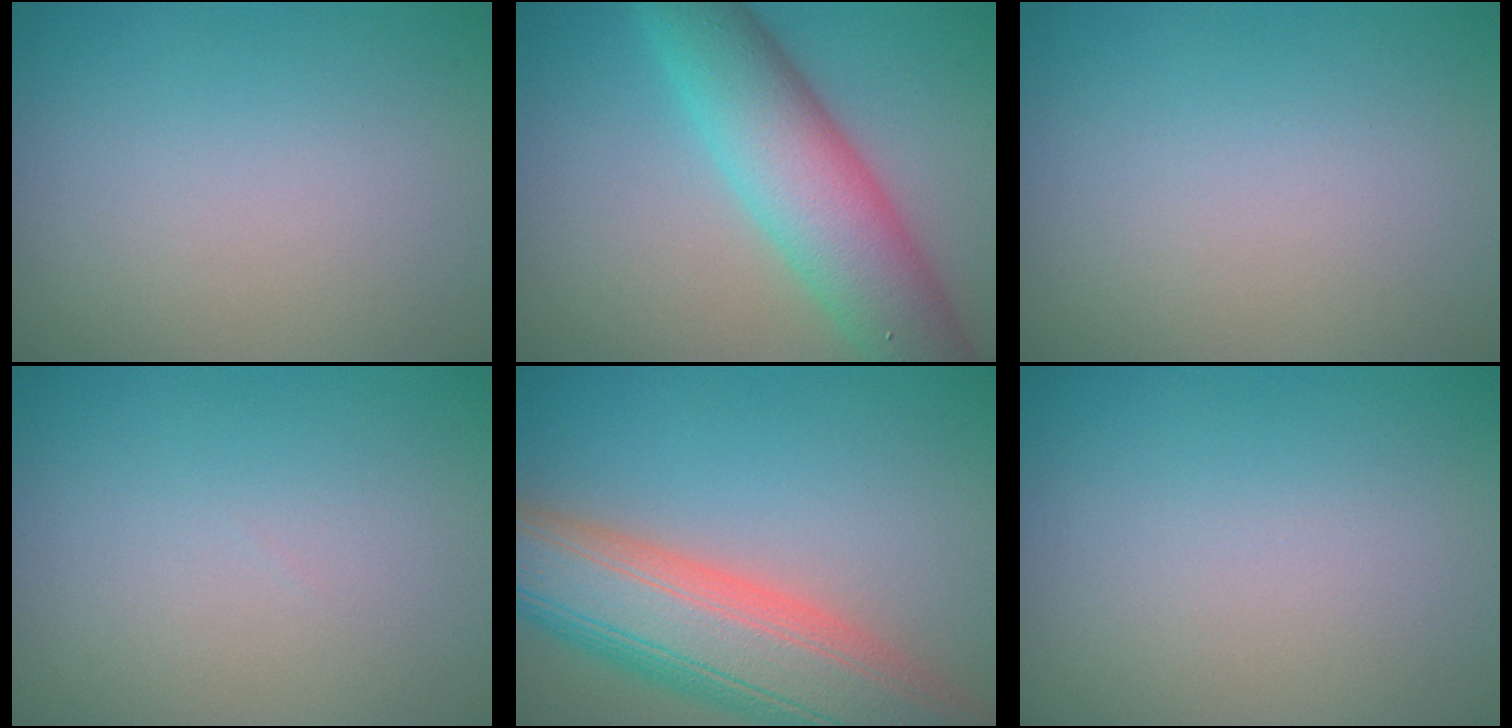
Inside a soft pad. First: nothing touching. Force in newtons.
{"total": 8.8, "press": 8.8, "slide": 0.2}
{"total": 0.0}
{"total": 0.0}
{"total": 12.1, "press": 12.1, "slide": 0.7}
{"total": 0.0}